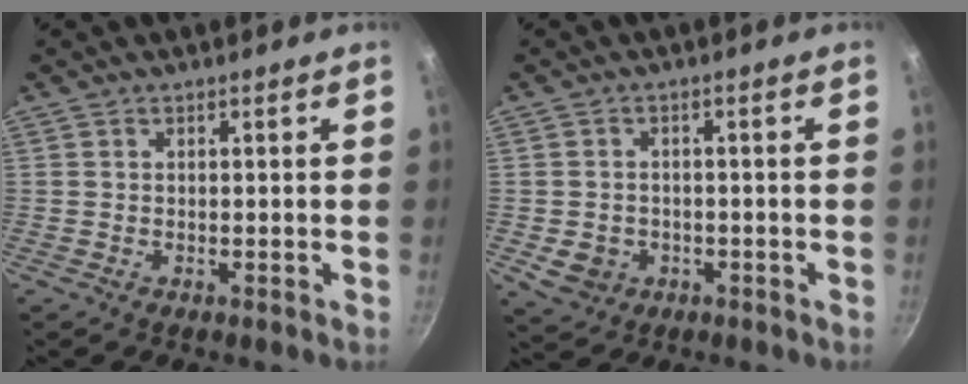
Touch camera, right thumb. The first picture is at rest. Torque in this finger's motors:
{"motor_torque": [1.39, 1.16, 0.63, -0.82, 0.29]}